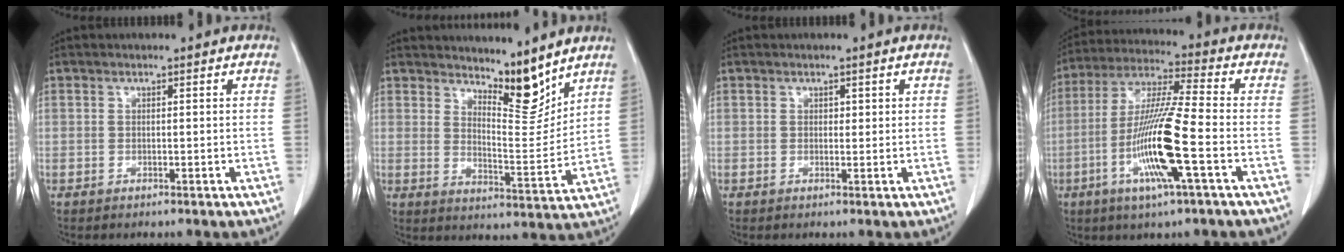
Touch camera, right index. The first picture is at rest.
{"total": 7.7, "force": [6.7, 1.4, 3.5], "torque": [-0.054, -0.019, 0.118]}
{"total": 1.0, "force": [0.4, 0.7, 0.6], "torque": [-0.004, 0.001, 0.005]}
{"total": 13.8, "force": [-4.2, 0.0, 13.1], "torque": [-0.263, -0.010, -0.083]}